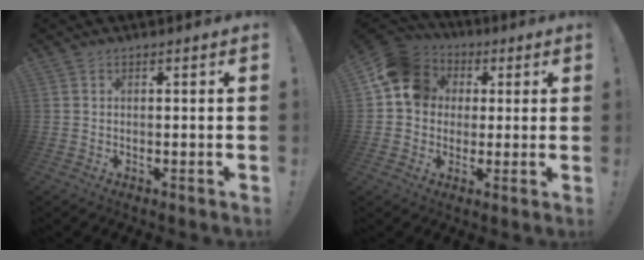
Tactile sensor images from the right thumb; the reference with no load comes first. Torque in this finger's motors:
{"motor_torque": [1.52, 1.37, 0.62, 0.12, 0.08]}